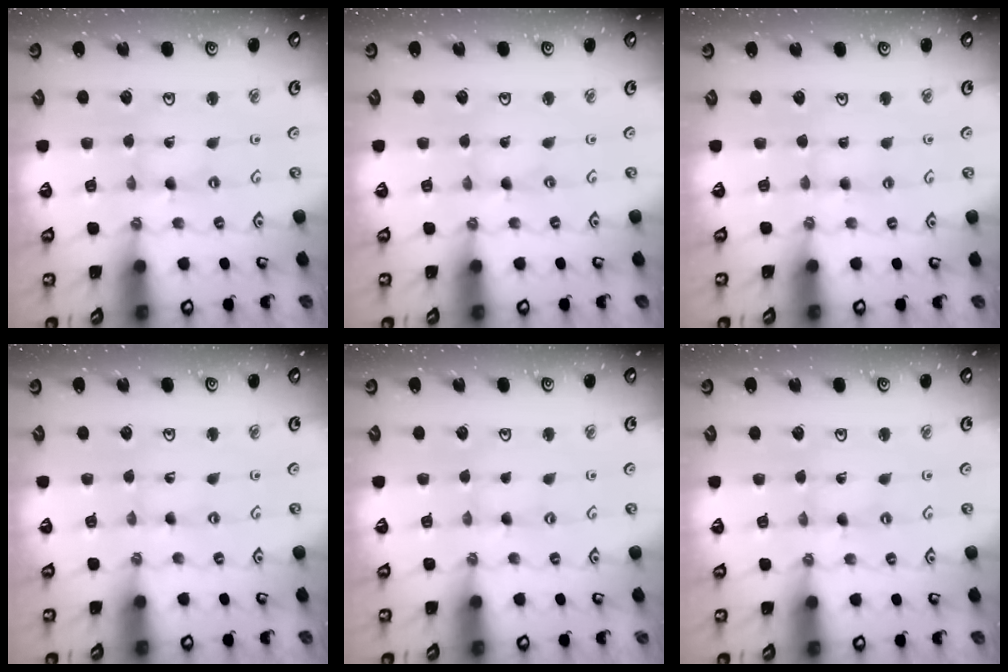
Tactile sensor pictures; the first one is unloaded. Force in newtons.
{"total": 0.0}
{"total": 2.3, "press": 2.3, "slide": 0.4}
{"total": 0.6, "press": 0.6, "slide": 0.1}
{"total": 0.0}
{"total": 0.0}